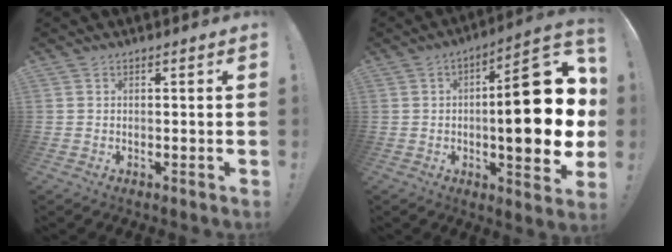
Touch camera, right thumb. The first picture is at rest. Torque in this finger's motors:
{"motor_torque": [0.39, 0.92, 0.81, 0.73, 0.31]}